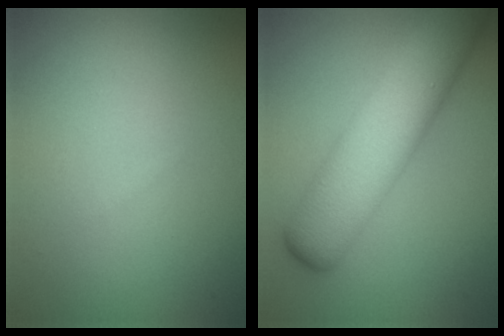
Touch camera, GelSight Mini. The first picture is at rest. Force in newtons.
{"total": 8.6, "press": 8.6, "slide": 0.3}